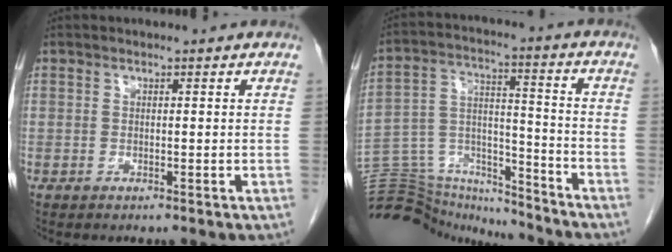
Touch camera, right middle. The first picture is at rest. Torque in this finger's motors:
{"motor_torque": [0.90, -1.03, 0.26, 0.04]}